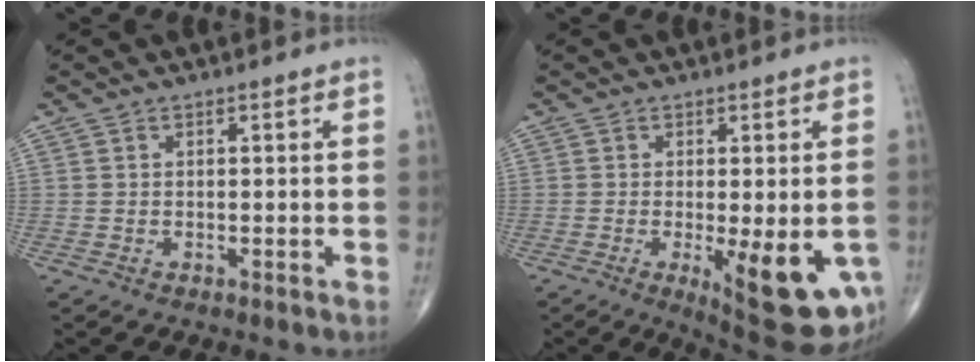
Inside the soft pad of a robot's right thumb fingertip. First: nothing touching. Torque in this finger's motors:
{"motor_torque": [0.83, 2.22, 0.18, -0.25, 0.28]}